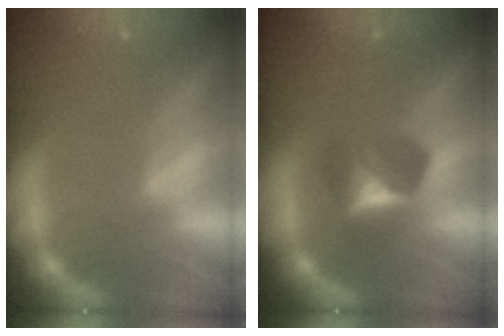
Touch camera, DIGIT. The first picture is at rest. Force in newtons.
{"total": 3.4}